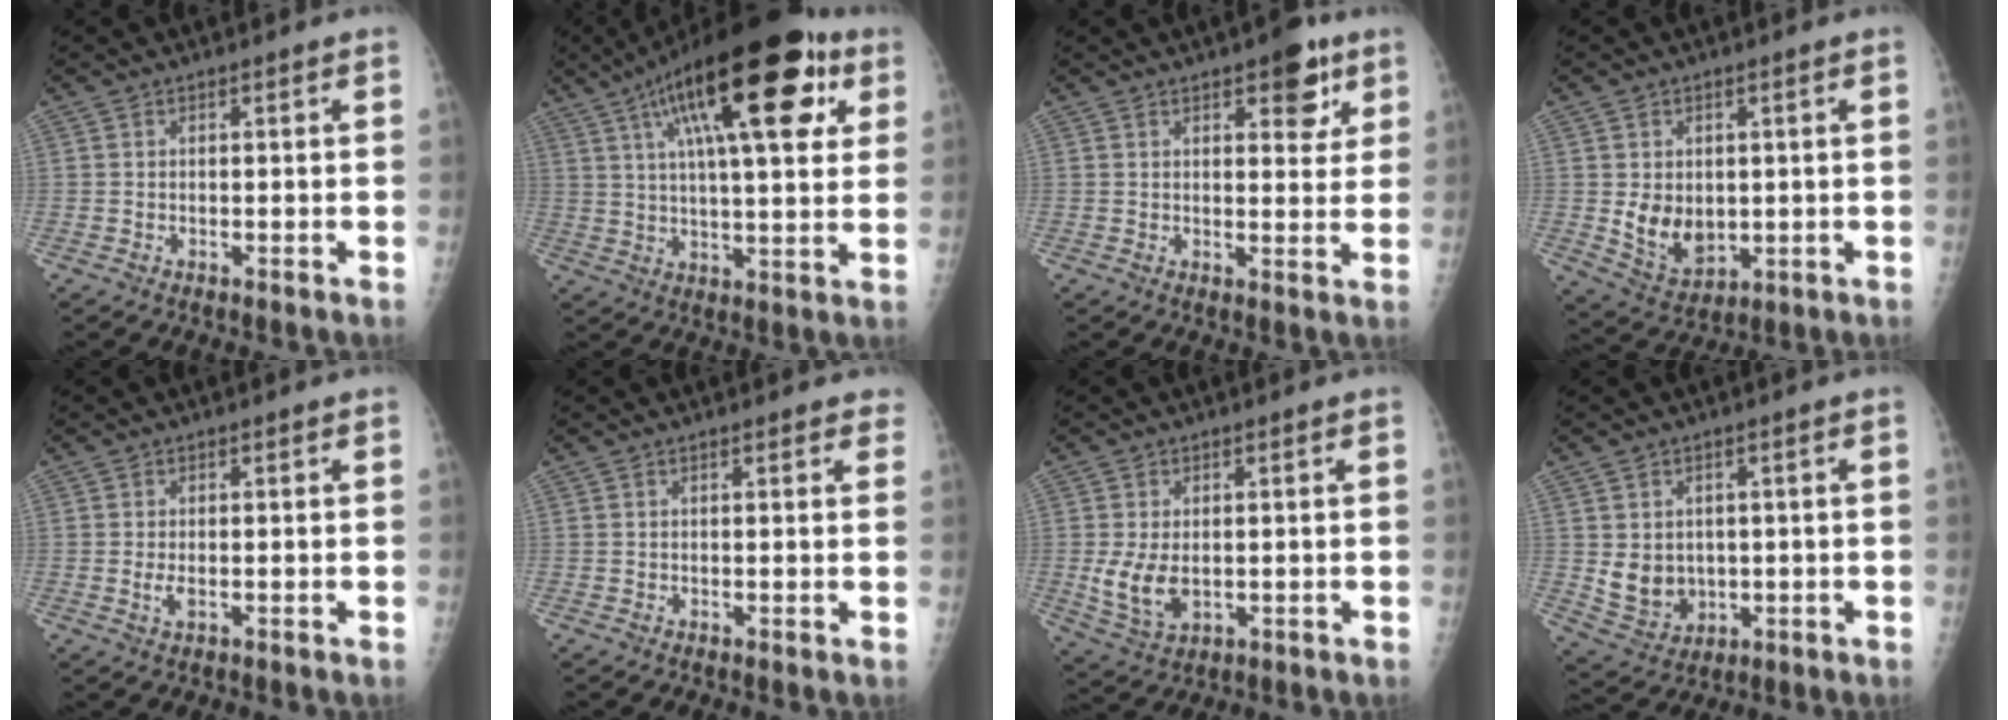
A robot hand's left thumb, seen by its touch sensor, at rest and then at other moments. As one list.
[{"total": 26.0, "force": [11.1, 8.9, 21.8], "torque": [-0.325, 0.008, 0.168]}, {"total": 7.4, "force": [4.0, 3.5, 5.2], "torque": [-0.034, -0.014, 0.045]}, {"total": 8.4, "force": [0.0, 6.3, 5.4], "torque": [-0.066, -0.015, 0.022]}, {"total": 2.0, "force": [-0.3, 1.0, 1.7], "torque": [-0.038, -0.005, -0.008]}, {"total": 1.8, "force": [1.2, 0.9, 0.9], "torque": [0.007, -0.002, 0.007]}, {"total": 7.3, "force": [-0.5, 4.7, 5.6], "torque": [-0.104, -0.010, 0.002]}, {"total": 7.8, "force": [0.2, 6.6, 4.1], "torque": [-0.044, -0.008, 0.026]}]